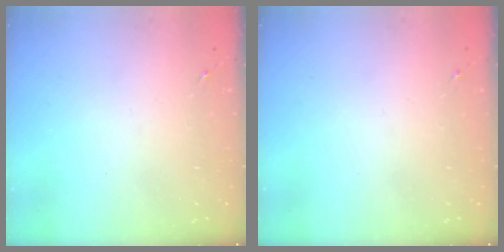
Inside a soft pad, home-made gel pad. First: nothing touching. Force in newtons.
{"total": 0.0}